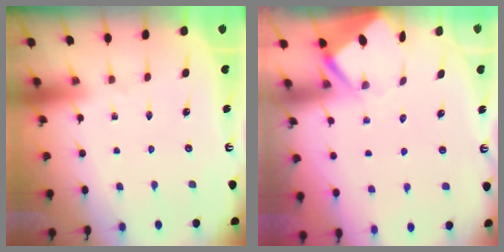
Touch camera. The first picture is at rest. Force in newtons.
{"total": 3.4, "press": 3.4, "slide": 0.3}